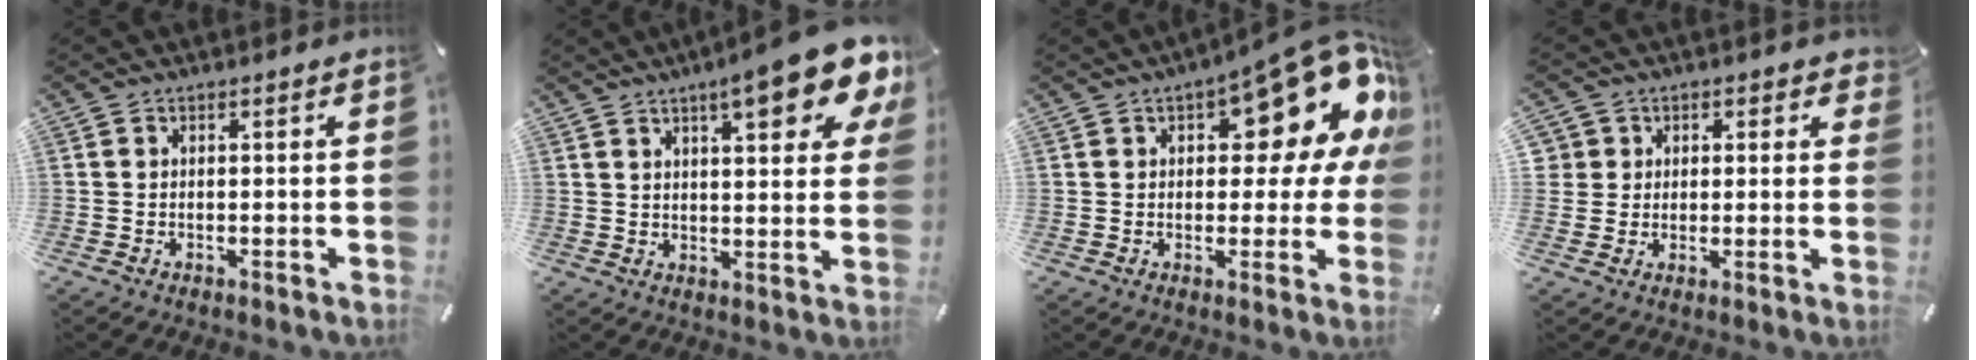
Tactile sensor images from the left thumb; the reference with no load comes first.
{"total": 14.9, "force": [8.6, 3.8, 11.5], "torque": [-0.161, -0.044, 0.136]}
{"total": 18.2, "force": [8.8, 7.9, 13.8], "torque": [-0.166, -0.067, 0.142]}
{"total": 5.1, "force": [1.5, 4.8, 1.0], "torque": [-0.008, 0.001, 0.026]}